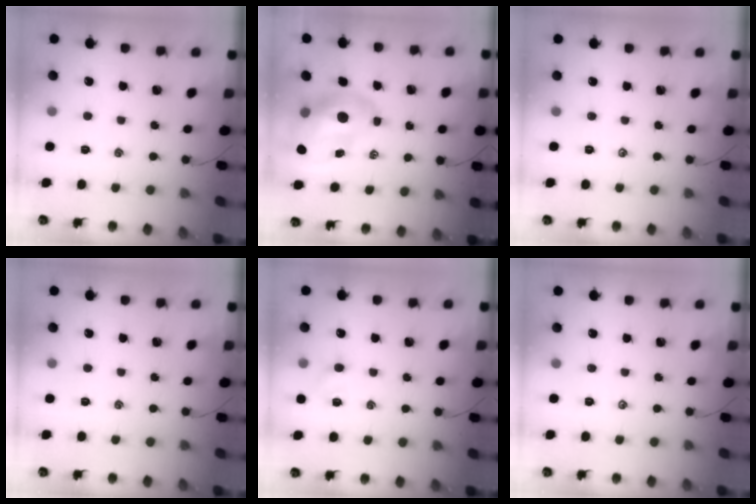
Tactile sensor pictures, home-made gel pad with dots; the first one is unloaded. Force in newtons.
{"total": 13.1, "press": 12.6, "slide": 3.6}
{"total": 0.0}
{"total": 0.0}
{"total": 3.1, "press": 2.9, "slide": 0.9}
{"total": 0.0}